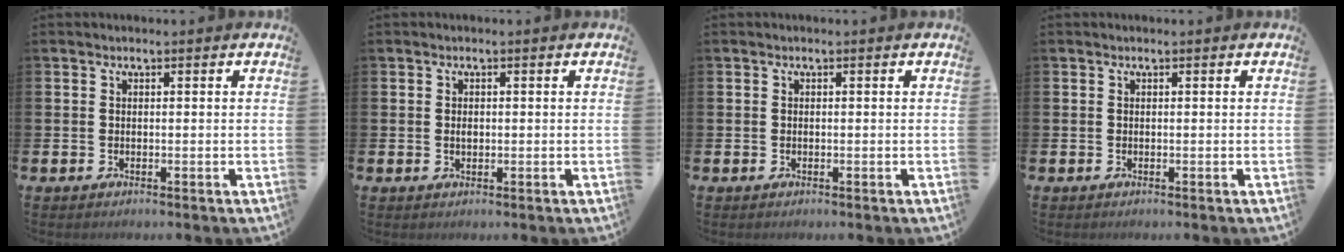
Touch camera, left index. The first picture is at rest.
{"total": 0.9, "force": [0.1, 0.6, 0.7], "torque": [-0.012, 0.003, -0.001]}
{"total": 0.0}
{"total": 0.0}